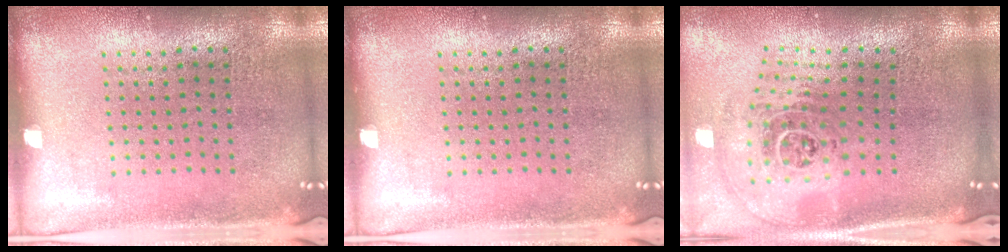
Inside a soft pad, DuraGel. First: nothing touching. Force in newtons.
{"total": 0.0}
{"total": 2.9, "press": 2.0, "slide": 2.1}